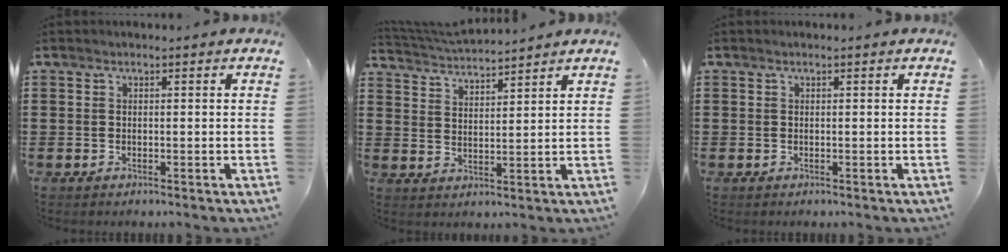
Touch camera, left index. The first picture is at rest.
{"total": 3.9, "force": [3.9, -0.2, 0.4], "torque": [-0.022, -0.022, 0.068]}
{"total": 0.0}